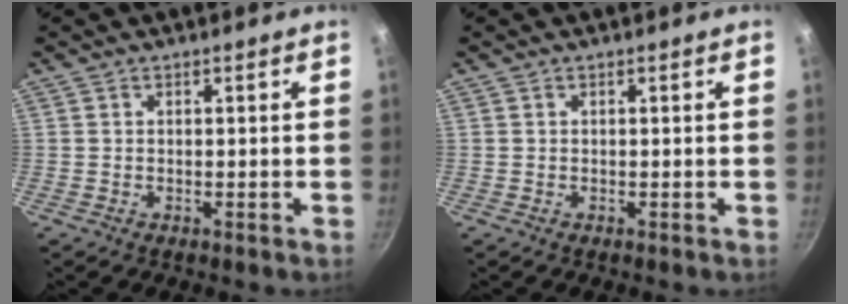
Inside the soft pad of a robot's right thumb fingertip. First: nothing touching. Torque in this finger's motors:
{"motor_torque": [-0.41, 0.40, 0.05, 0.20, 0.00]}